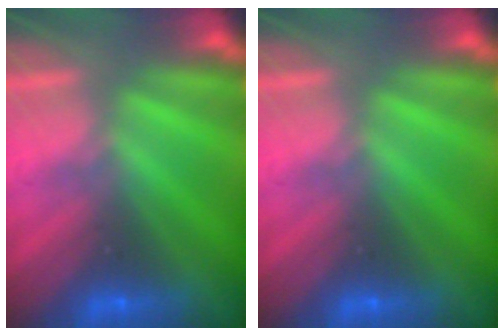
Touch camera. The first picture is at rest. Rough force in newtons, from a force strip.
{"total": 0.0}